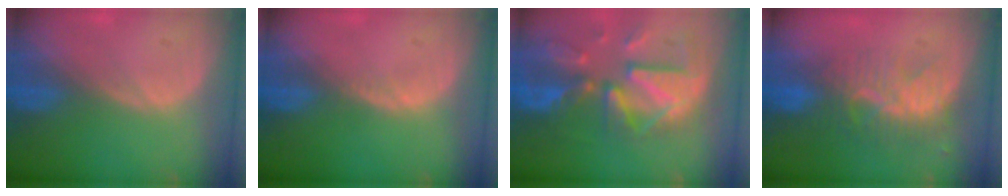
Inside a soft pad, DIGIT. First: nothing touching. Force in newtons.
{"total": 0.7, "press": 0.6, "slide": 0.3}
{"total": 12.1, "press": 10.5, "slide": 6.1}
{"total": 8.5, "press": 7.7, "slide": 3.6}